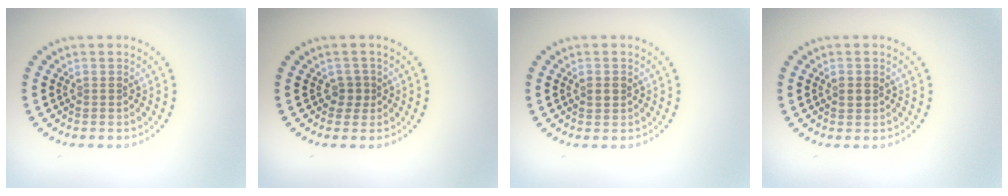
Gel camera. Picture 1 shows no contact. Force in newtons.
{"total": 1.2, "press": 1.1, "slide": 0.5}
{"total": 1.1, "press": 1.1, "slide": 0.1}
{"total": 1.1, "press": 1.1, "slide": 0.1}